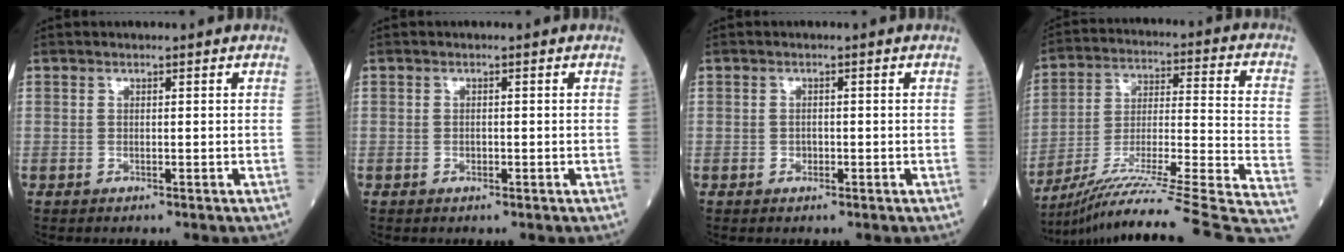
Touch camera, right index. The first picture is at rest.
{"total": 0.6, "force": [-0.3, 0.4, 0.3], "torque": [-0.009, 0.001, -0.005]}
{"total": 0.9, "force": [-0.4, 0.7, 0.4], "torque": [-0.008, 0.002, -0.005]}
{"total": 28.5, "force": [-24.3, -1.0, 14.9], "torque": [-0.161, -0.009, -0.360]}